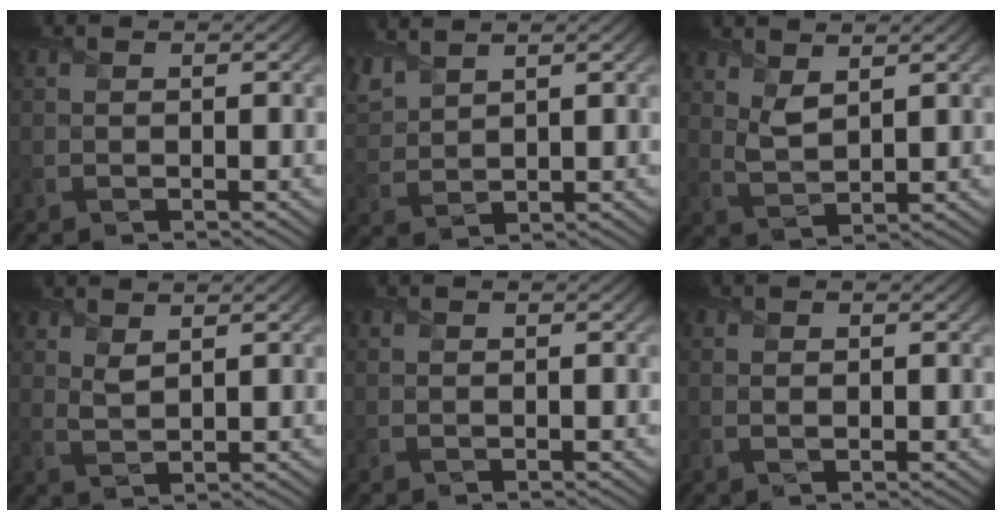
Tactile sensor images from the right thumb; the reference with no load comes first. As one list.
[{"total": 5.0, "force": [4.2, 1.5, 2.4], "torque": [-0.079, 0.017, 0.090]}, {"total": 3.6, "force": [2.5, 1.3, 2.2], "torque": [-0.060, -0.004, 0.059]}, {"total": 2.4, "force": [1.9, 0.7, 1.3], "torque": [-0.035, -0.002, 0.048]}, {"total": 0.0}, {"total": 0.8, "force": [0.4, 0.4, 0.6], "torque": [-0.014, -0.003, 0.010]}]